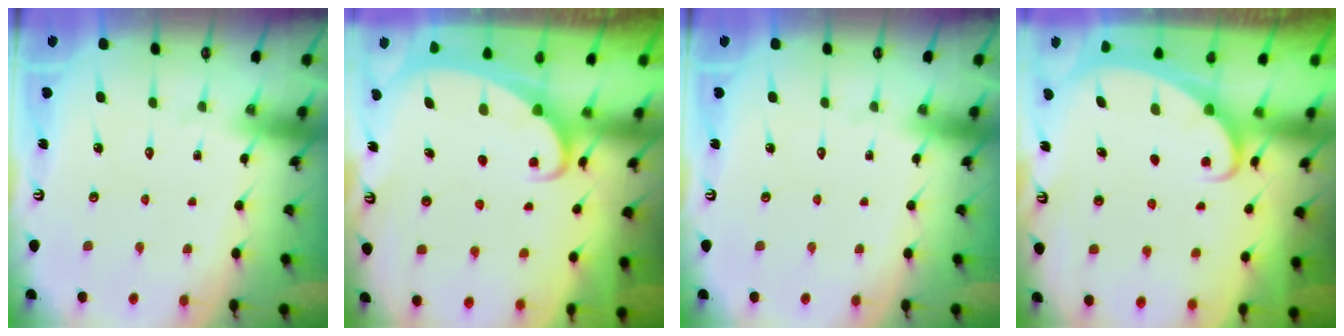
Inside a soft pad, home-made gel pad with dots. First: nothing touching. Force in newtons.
{"total": 2.0, "press": 2.0, "slide": 0.2}
{"total": 0.0}
{"total": 2.1, "press": 2.0, "slide": 0.3}